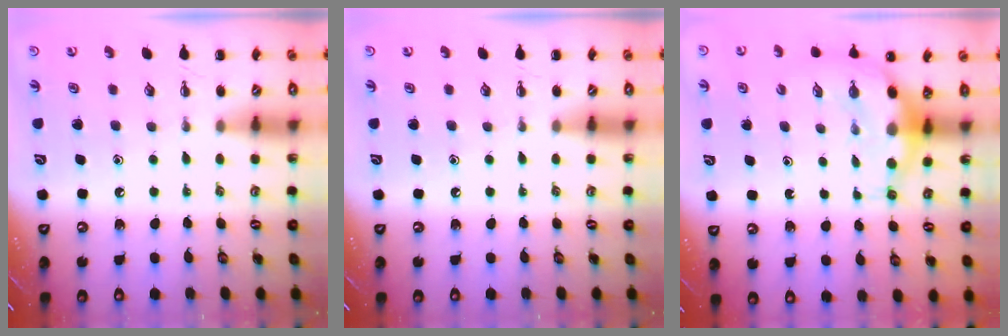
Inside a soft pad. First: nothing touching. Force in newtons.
{"total": 0.0}
{"total": 7.0, "press": 6.8, "slide": 1.6}